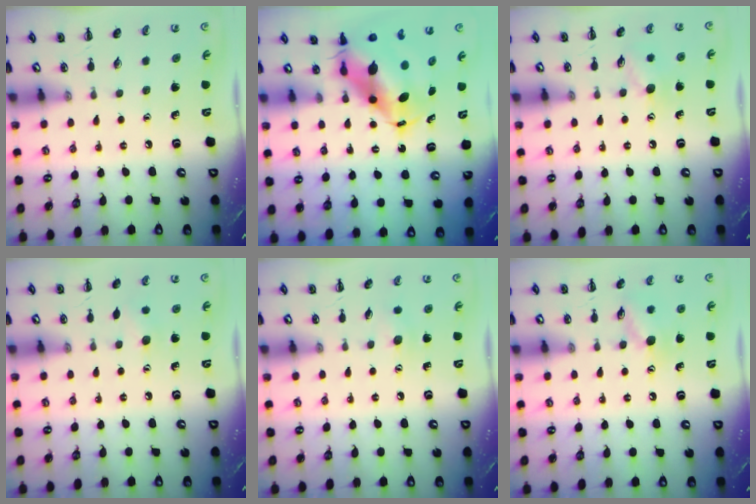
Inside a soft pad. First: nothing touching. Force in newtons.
{"total": 8.6, "press": 8.2, "slide": 2.4}
{"total": 7.8, "press": 7.7, "slide": 0.8}
{"total": 4.4, "press": 4.3, "slide": 1.0}
{"total": 5.5, "press": 5.4, "slide": 1.3}
{"total": 10.0, "press": 9.9, "slide": 1.3}